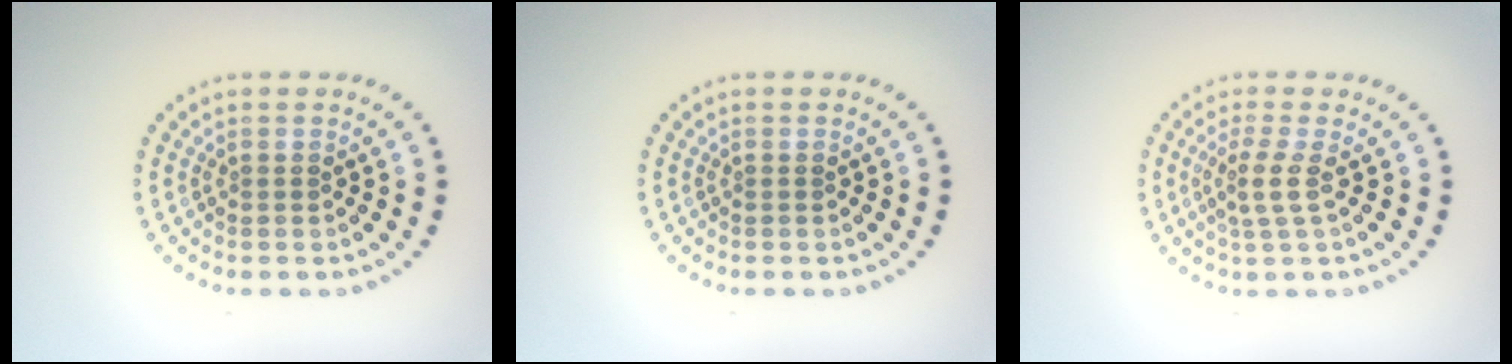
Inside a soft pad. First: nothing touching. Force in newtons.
{"total": 0.0}
{"total": 2.1, "press": 1.6, "slide": 1.4}